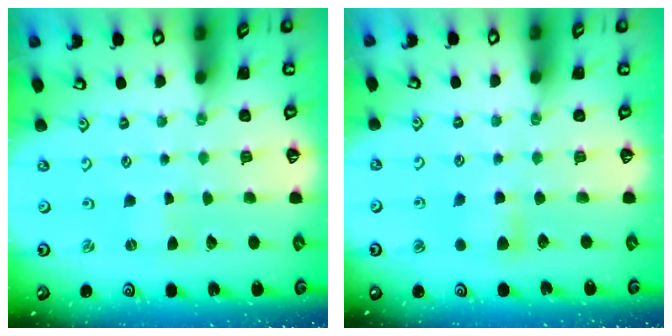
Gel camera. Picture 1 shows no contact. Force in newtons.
{"total": 5.1, "press": 5.0, "slide": 0.7}